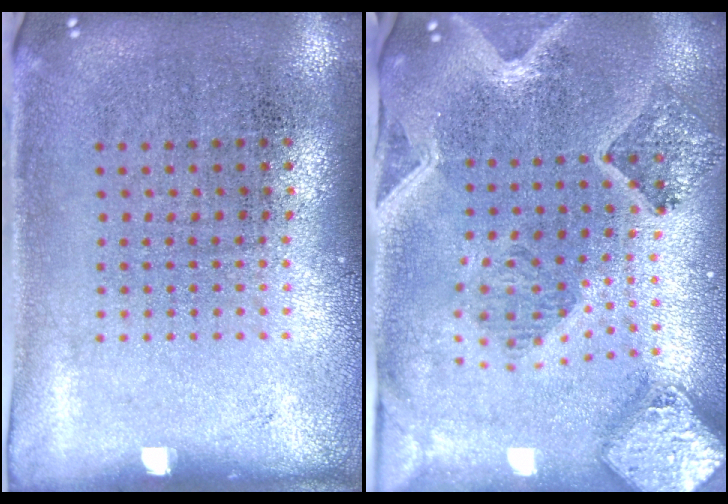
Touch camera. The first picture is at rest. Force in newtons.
{"total": 2.3, "press": 2.1, "slide": 1.0}